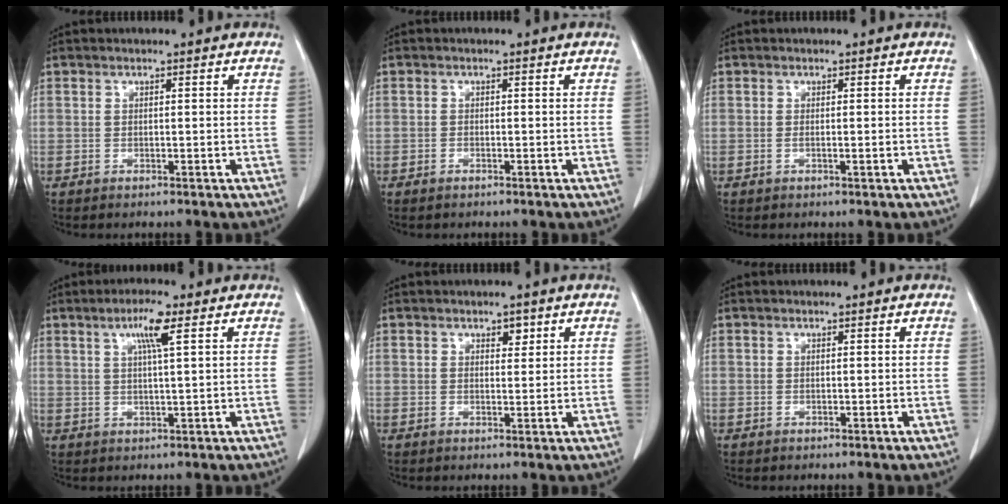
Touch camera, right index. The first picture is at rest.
{"total": 1.0, "force": [-0.6, 0.6, 0.6], "torque": [-0.011, 0.000, -0.007]}
{"total": 1.2, "force": [-0.3, 0.3, 1.2], "torque": [-0.024, 0.005, 0.001]}
{"total": 5.1, "force": [2.3, 0.2, 4.6], "torque": [-0.084, 0.002, 0.041]}
{"total": 2.2, "force": [1.2, 1.3, 1.3], "torque": [-0.018, 0.001, 0.020]}
{"total": 0.0}